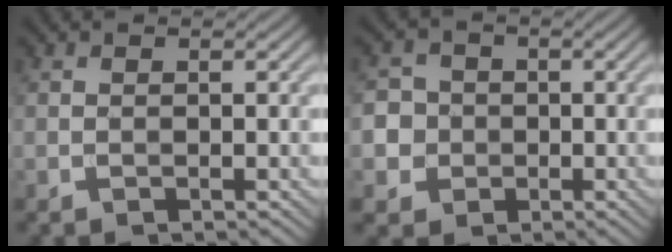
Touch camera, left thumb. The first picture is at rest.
{"total": 5.5, "force": [-0.7, 5.3, 1.3], "torque": [-0.042, 0.012, -0.042]}